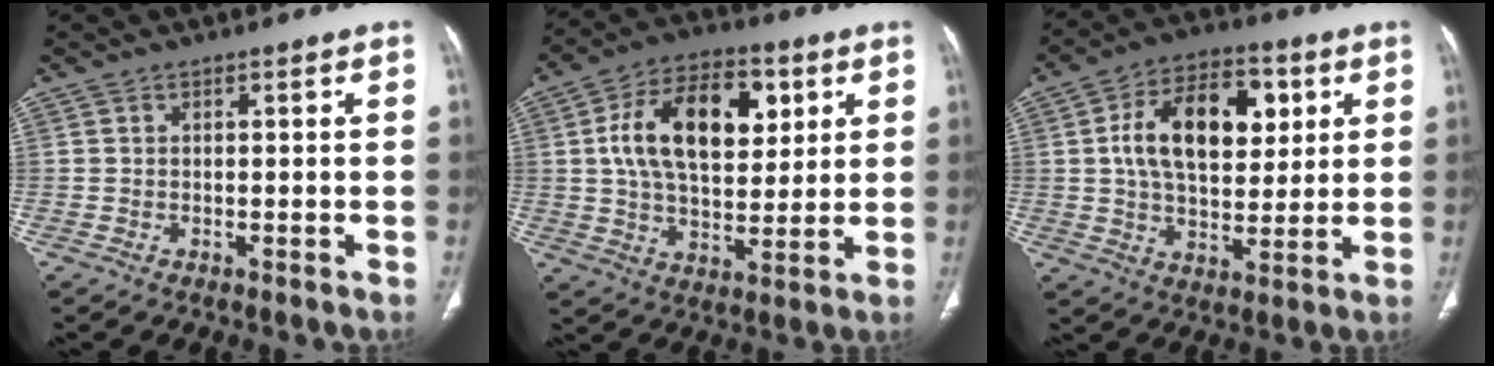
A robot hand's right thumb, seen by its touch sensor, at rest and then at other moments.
{"total": 18.7, "force": [5.0, 10.8, 14.4], "torque": [-0.212, -0.001, 0.083]}
{"total": 17.4, "force": [4.3, 10.3, 13.4], "torque": [-0.190, 0.002, 0.070]}